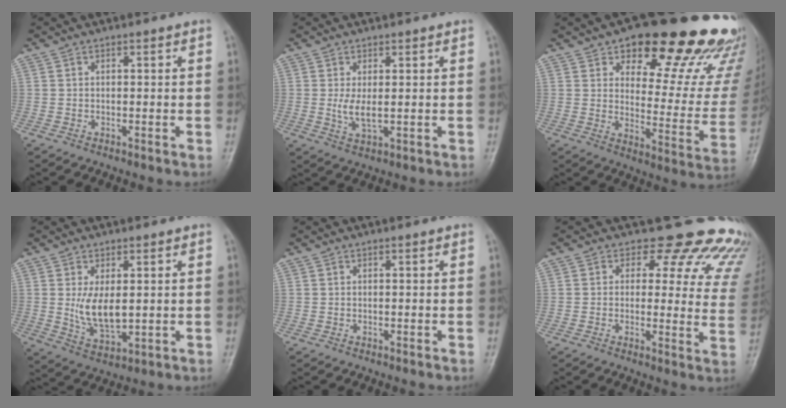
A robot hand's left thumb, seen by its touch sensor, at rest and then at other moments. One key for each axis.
{"total": 3.6, "fx": 0.5, "fy": 1.6, "fz": 3.2, "tx": -0.064, "ty": -0.012, "tz": 0.015}
{"total": 25.5, "fx": 17.1, "fy": 10.2, "fz": 15.9, "tx": -0.153, "ty": -0.087, "tz": 0.219}
{"total": 7.4, "fx": 0.9, "fy": 3.9, "fz": 6.3, "tx": -0.105, "ty": -0.021, "tz": 0.028}
{"total": 0.0}
{"total": 17.3, "fx": 14.0, "fy": 8.1, "fz": 5.9, "tx": -0.014, "ty": -0.089, "tz": 0.125}